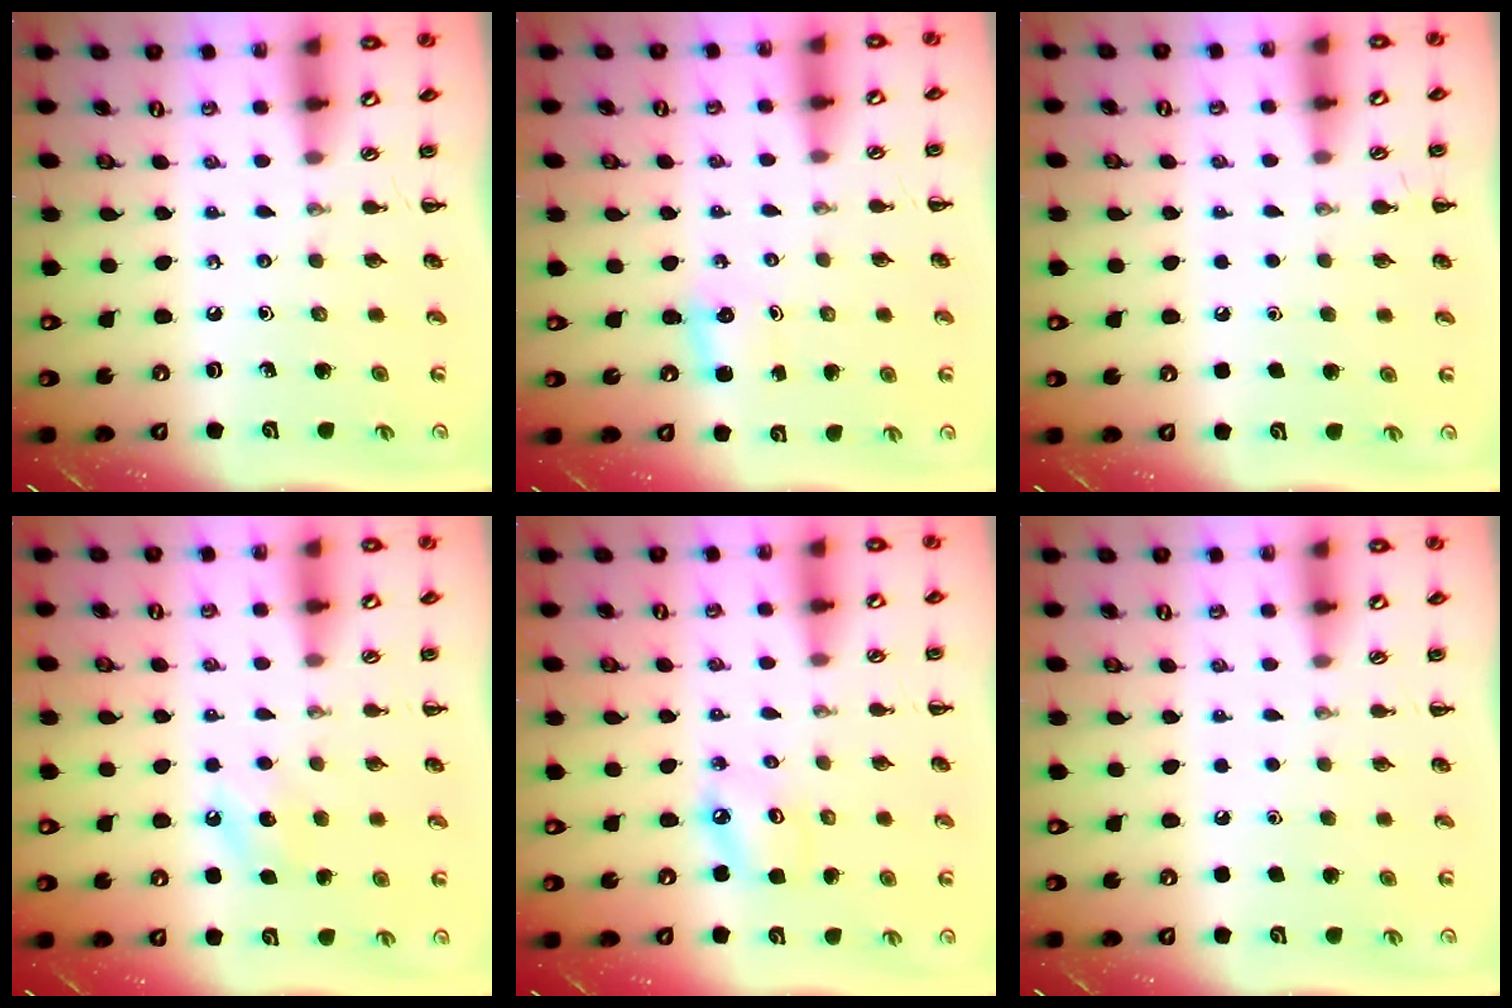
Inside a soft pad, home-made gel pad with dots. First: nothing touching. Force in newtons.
{"total": 2.1, "press": 2.0, "slide": 0.6}
{"total": 1.8, "press": 1.8, "slide": 0.1}
{"total": 6.2, "press": 6.0, "slide": 1.7}
{"total": 4.2, "press": 4.1, "slide": 0.5}
{"total": 1.7, "press": 1.7, "slide": 0.1}